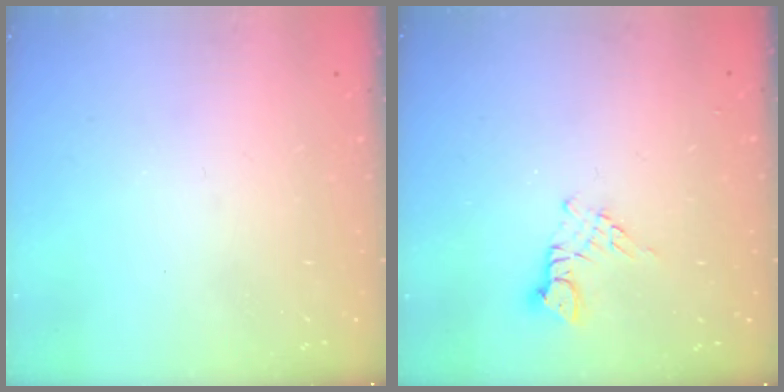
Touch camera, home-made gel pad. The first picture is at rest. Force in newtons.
{"total": 3.6, "press": 3.5, "slide": 0.4}